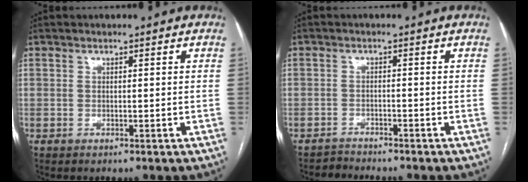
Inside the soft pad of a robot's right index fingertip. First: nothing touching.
{"total": 2.6, "force": [-2.6, 0.2, -0.6], "torque": [0.009, -0.011, -0.044]}